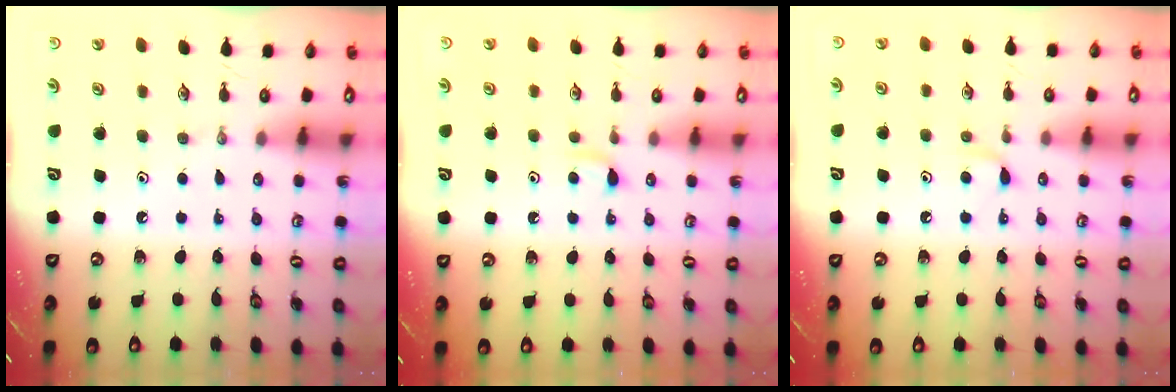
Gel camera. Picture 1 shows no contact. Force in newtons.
{"total": 3.9, "press": 3.9, "slide": 0.6}
{"total": 5.4, "press": 5.3, "slide": 0.6}